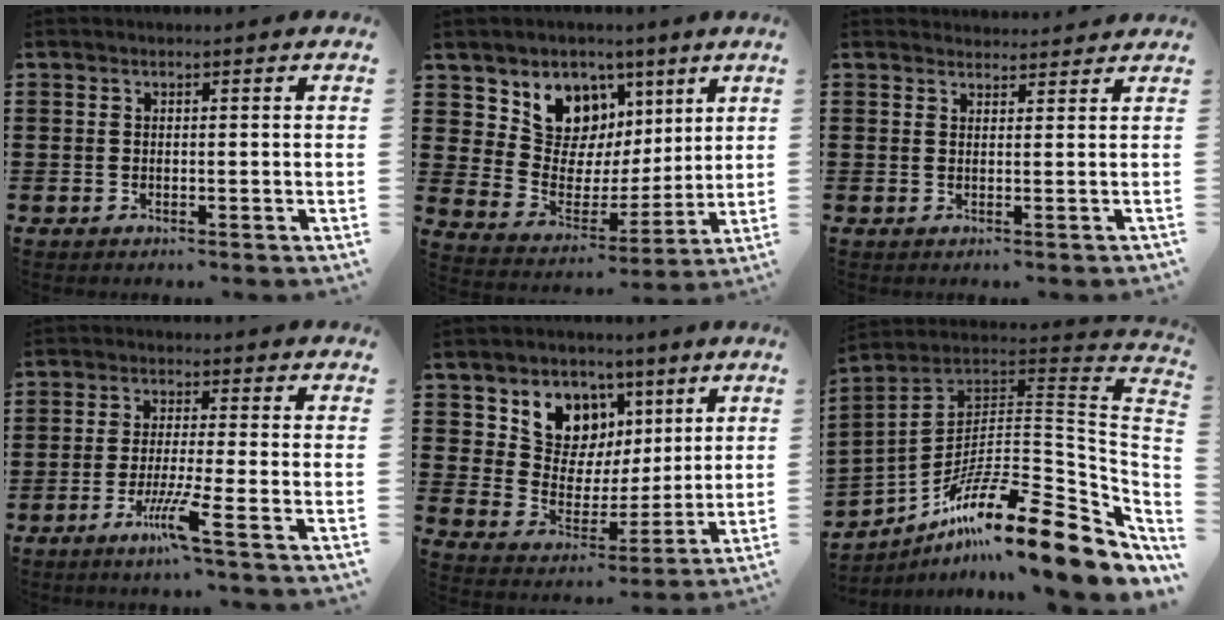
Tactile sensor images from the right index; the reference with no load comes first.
{"total": 9.2, "force": [5.8, 6.8, 2.2], "torque": [-0.084, -0.046, 0.110]}
{"total": 1.5, "force": [1.5, 0.0, -0.4], "torque": [0.003, 0.002, 0.030]}
{"total": 6.4, "force": [-3.4, -0.2, 5.4], "torque": [-0.107, -0.015, -0.063]}
{"total": 8.4, "force": [5.0, 6.4, 2.0], "torque": [-0.074, -0.032, 0.093]}
{"total": 18.0, "force": [-11.6, 3.4, 13.4], "torque": [-0.228, 0.018, -0.208]}